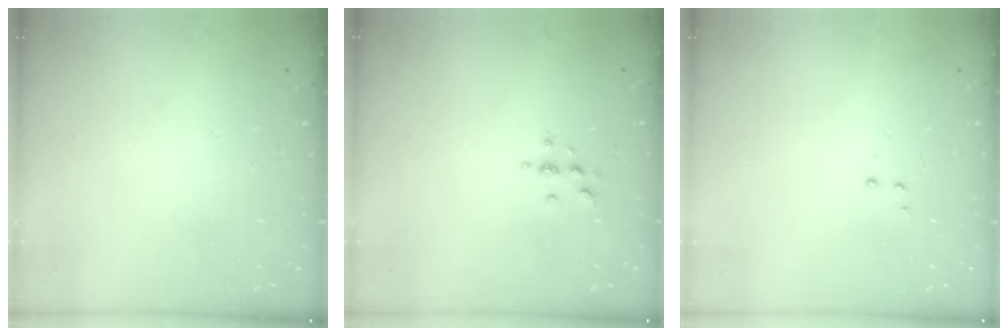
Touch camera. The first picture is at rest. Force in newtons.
{"total": 2.9, "press": 2.9, "slide": 0.4}
{"total": 2.9, "press": 2.8, "slide": 0.7}